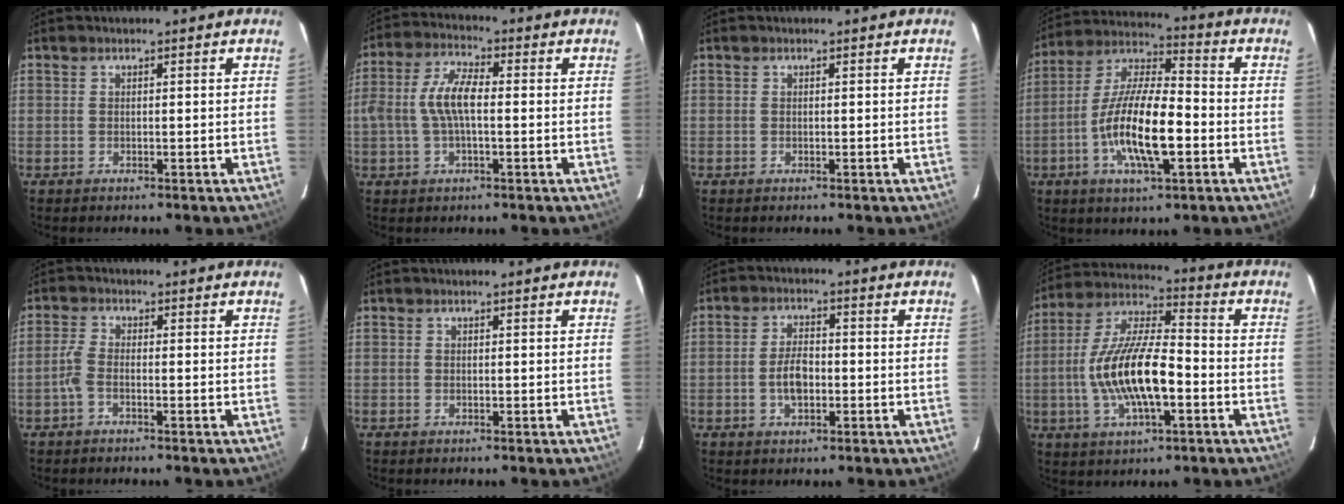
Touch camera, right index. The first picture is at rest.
{"total": 7.8, "force": [-0.4, 3.2, 7.1], "torque": [-0.146, 0.015, -0.010]}
{"total": 0.0}
{"total": 15.8, "force": [-4.3, 4.7, 14.5], "torque": [-0.286, -0.005, -0.084]}
{"total": 2.5, "force": [-1.3, 0.9, 1.9], "torque": [-0.052, 0.006, -0.030]}
{"total": 0.0}
{"total": 5.4, "force": [-1.3, 3.0, 4.3], "torque": [-0.085, 0.005, -0.018]}
{"total": 16.4, "force": [-3.6, 5.4, 15.0], "torque": [-0.296, 0.004, -0.068]}